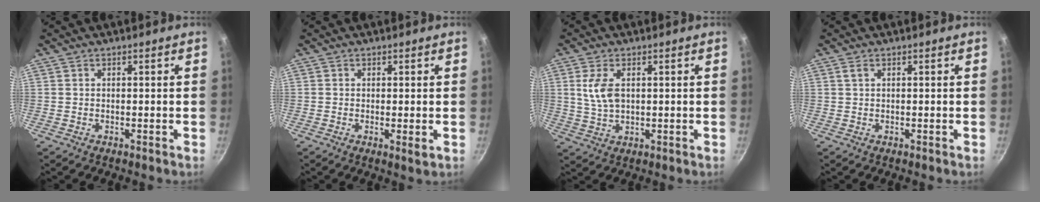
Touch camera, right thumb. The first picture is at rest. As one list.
[{"total": 1.7, "force": [-0.1, 0.4, 1.6], "torque": [-0.029, -0.008, -0.004]}, {"total": 6.0, "force": [1.3, 3.4, 4.8], "torque": [-0.093, -0.005, 0.027]}, {"total": 0.8, "force": [0.4, 0.3, 0.6], "torque": [-0.013, 0.003, 0.009]}]